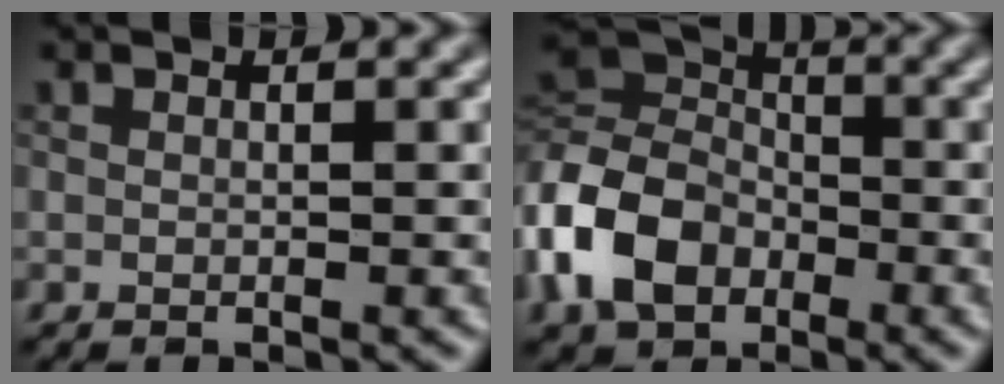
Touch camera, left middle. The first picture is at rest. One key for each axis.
{"total": 7.6, "fx": -2.7, "fy": 5.7, "fz": 4.3, "tx": -0.096, "ty": 0.009, "tz": -0.074}